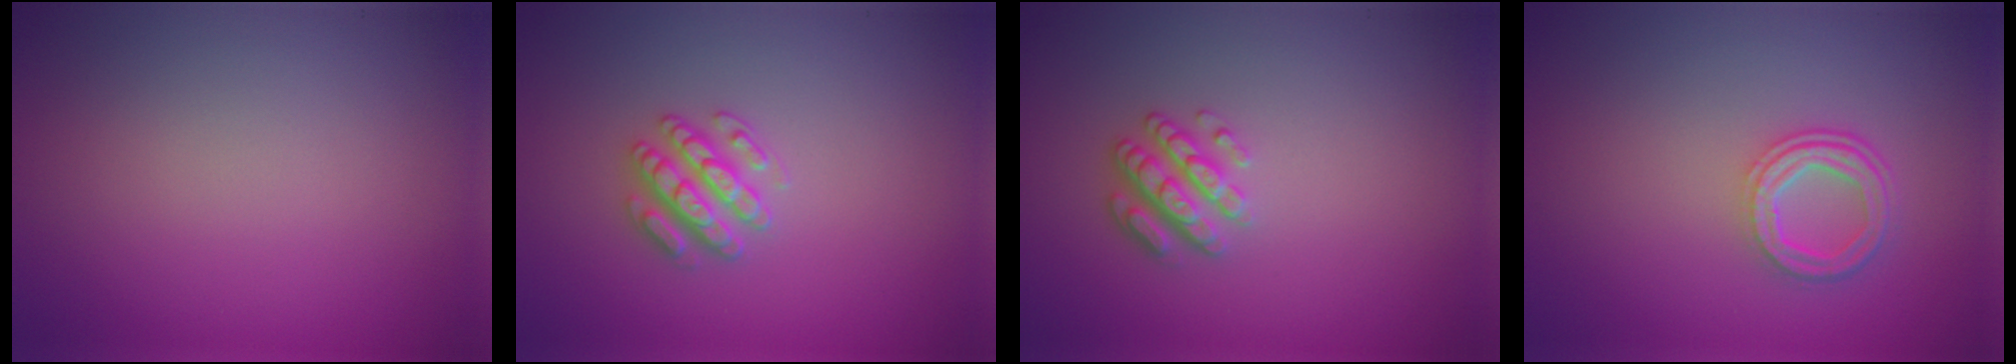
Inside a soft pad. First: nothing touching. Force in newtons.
{"total": 2.9, "press": 2.8, "slide": 0.6}
{"total": 2.9, "press": 2.4, "slide": 1.7}
{"total": 3.7, "press": 2.8, "slide": 2.4}